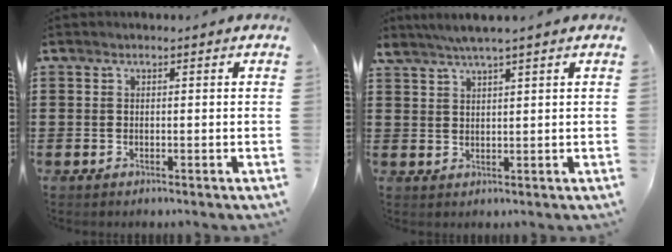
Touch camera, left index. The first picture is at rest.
{"total": 3.1, "force": [2.6, -0.4, 1.7], "torque": [-0.038, 0.000, 0.048]}